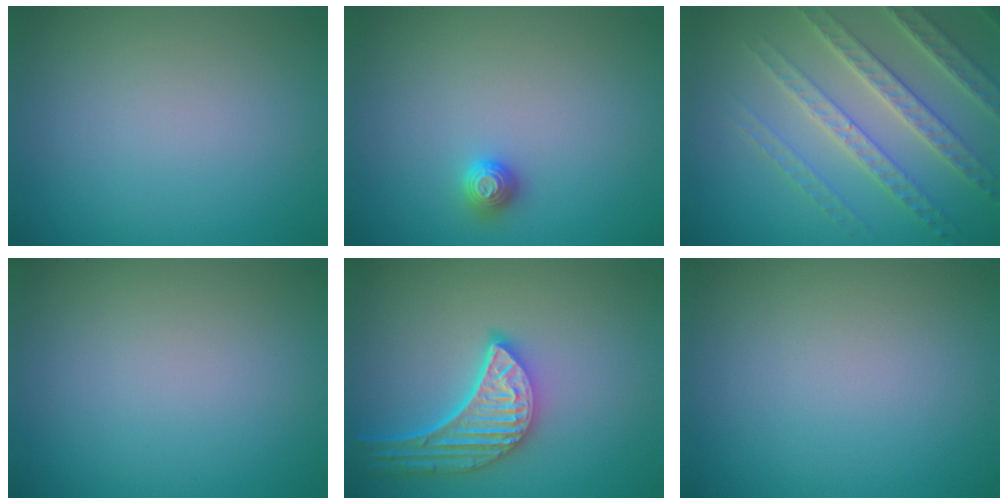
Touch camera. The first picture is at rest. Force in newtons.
{"total": 1.1, "press": 1.1, "slide": 0.2}
{"total": 6.1, "press": 4.9, "slide": 3.5}
{"total": 0.0}
{"total": 5.7, "press": 4.5, "slide": 3.5}
{"total": 0.0}